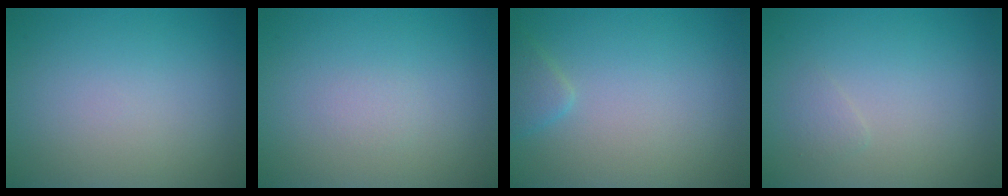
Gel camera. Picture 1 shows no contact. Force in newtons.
{"total": 0.6, "press": 0.6, "slide": 0.0}
{"total": 1.4, "press": 1.4, "slide": 0.1}
{"total": 0.7, "press": 0.7, "slide": 0.1}